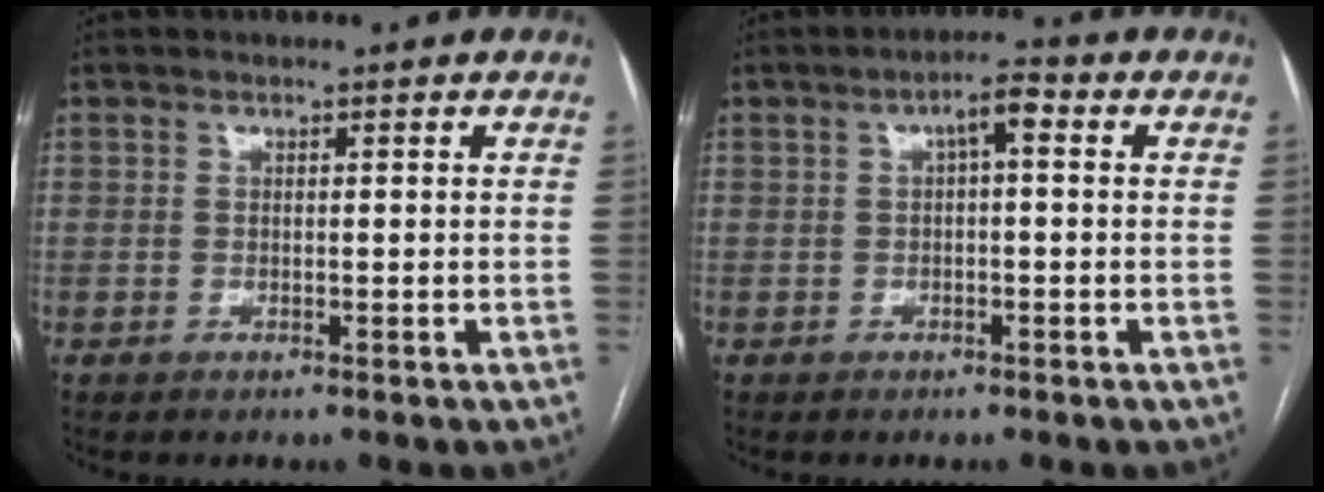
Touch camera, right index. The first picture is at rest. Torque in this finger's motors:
{"motor_torque": [0.40, 0.11, 0.10, 0.07]}